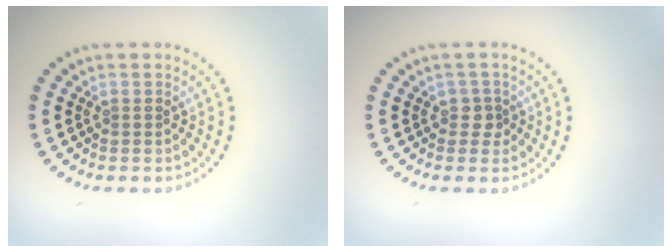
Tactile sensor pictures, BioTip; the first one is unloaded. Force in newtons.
{"total": 1.3, "press": 1.1, "slide": 0.7}